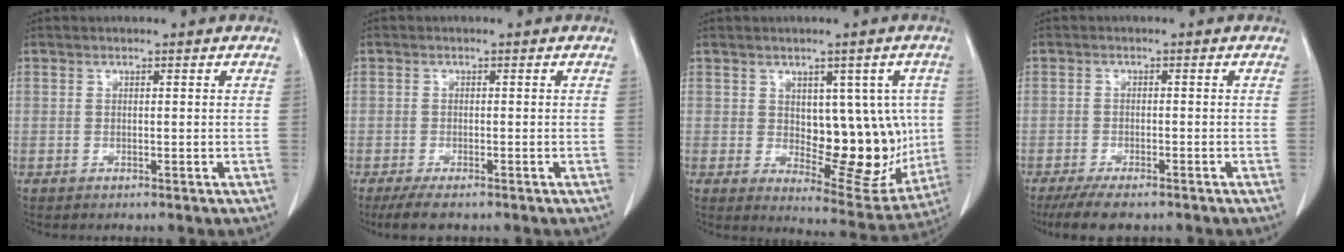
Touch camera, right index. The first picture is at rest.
{"total": 3.2, "force": [-2.5, 1.2, 1.8], "torque": [-0.037, -0.006, -0.039]}
{"total": 12.9, "force": [0.4, 6.8, 11.0], "torque": [-0.117, 0.005, 0.030]}
{"total": 5.5, "force": [-4.3, 1.8, 2.8], "torque": [-0.046, -0.009, -0.071]}